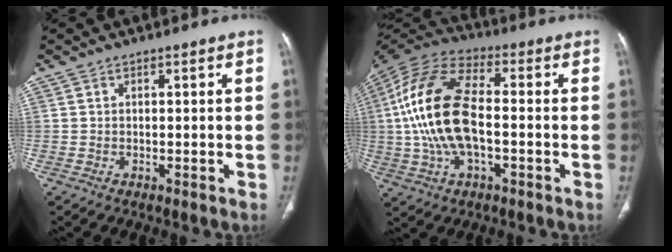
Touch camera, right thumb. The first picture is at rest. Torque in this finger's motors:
{"motor_torque": [1.09, 1.21, 2.76, -0.01, 0.89]}